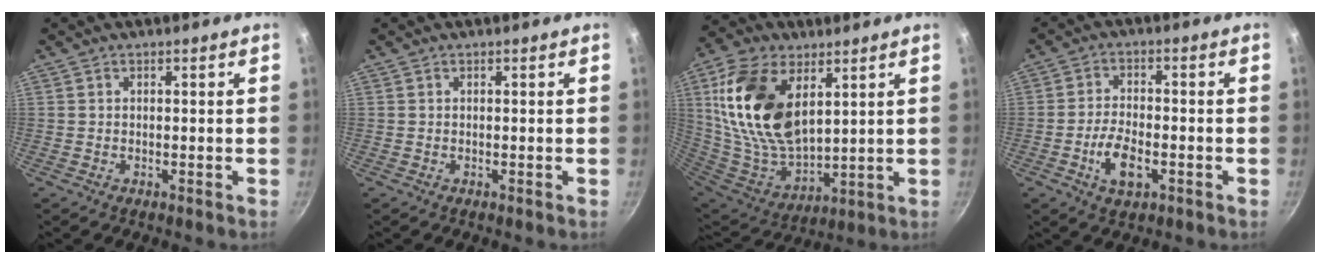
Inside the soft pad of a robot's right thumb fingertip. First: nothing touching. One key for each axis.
{"total": 0.0}
{"total": 22.1, "fx": 7.4, "fy": 12.8, "fz": 16.4, "tx": -0.303, "ty": -0.037, "tz": 0.154}
{"total": 7.2, "fx": -2.6, "fy": 3.6, "fz": 5.7, "tx": -0.103, "ty": 0.016, "tz": -0.049}